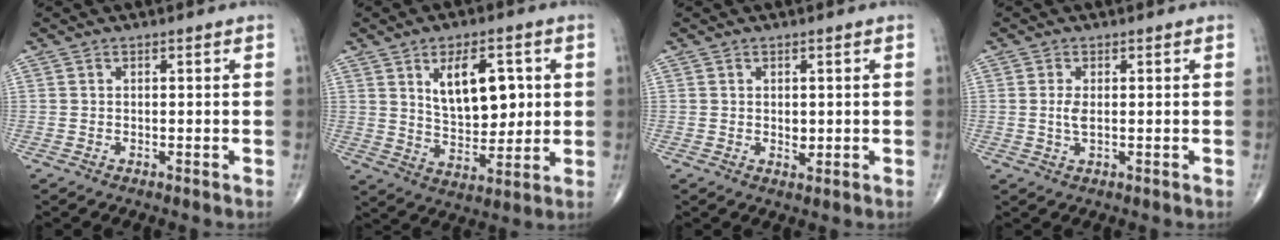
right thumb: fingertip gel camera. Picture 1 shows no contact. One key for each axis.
{"total": 12.4, "fx": 3.4, "fy": 6.8, "fz": 9.8, "tx": -0.125, "ty": -0.019, "tz": 0.066}
{"total": 1.8, "fx": 0.1, "fy": 1.1, "fz": 1.4, "tx": -0.015, "ty": -0.004, "tz": 0.004}
{"total": 2.3, "fx": 0.1, "fy": 0.9, "fz": 2.1, "tx": -0.047, "ty": -0.005, "tz": 0.004}